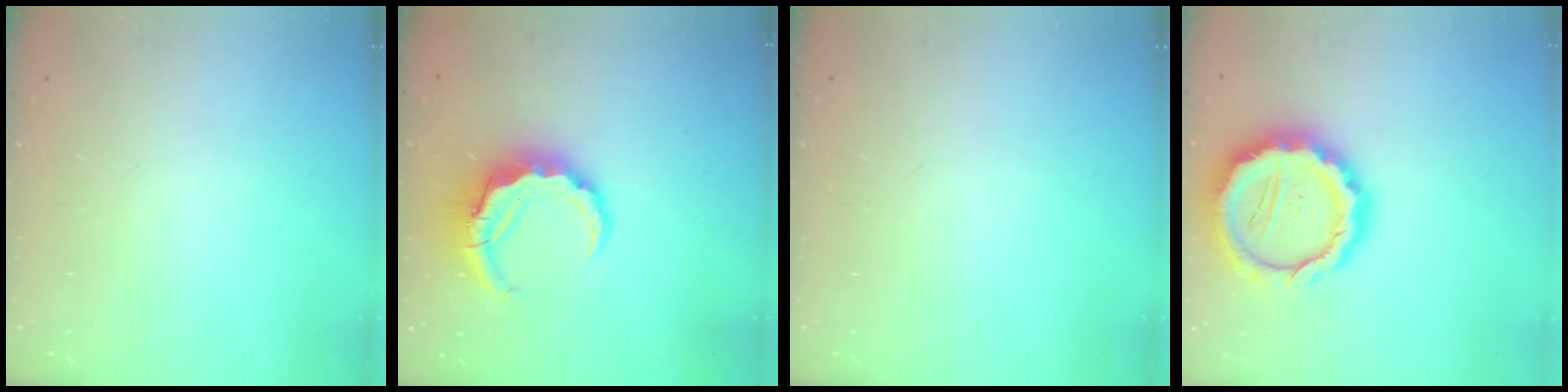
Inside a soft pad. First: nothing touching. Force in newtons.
{"total": 6.9, "press": 6.8, "slide": 1.3}
{"total": 0.0}
{"total": 18.9, "press": 18.5, "slide": 3.7}